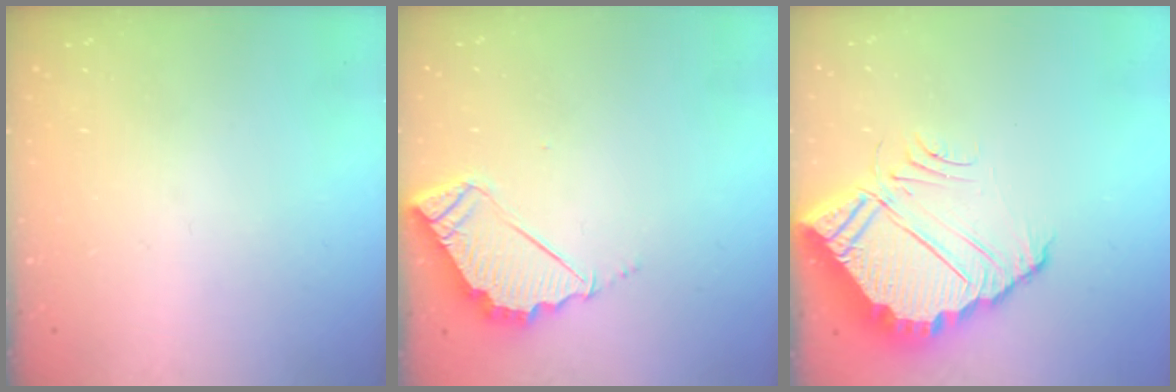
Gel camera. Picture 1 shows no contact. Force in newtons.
{"total": 6.0, "press": 6.0, "slide": 0.3}
{"total": 11.4, "press": 11.3, "slide": 0.8}